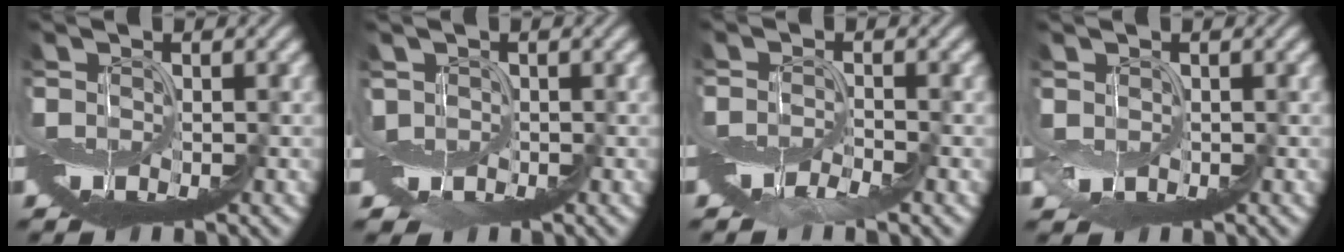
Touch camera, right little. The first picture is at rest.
{"total": 2.1, "force": [0.2, 1.6, 1.4], "torque": [-0.008, 0.012, 0.010]}
{"total": 1.3, "force": [-1.2, -0.4, -0.1], "torque": [-0.004, 0.000, -0.026]}
{"total": 0.9, "force": [0.8, 0.2, 0.3], "torque": [-0.009, -0.001, 0.013]}